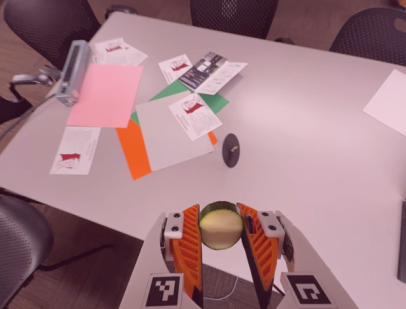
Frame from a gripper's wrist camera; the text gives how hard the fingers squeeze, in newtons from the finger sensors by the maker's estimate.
{"total": 12.7, "left": 12.7, "right": 12.7}